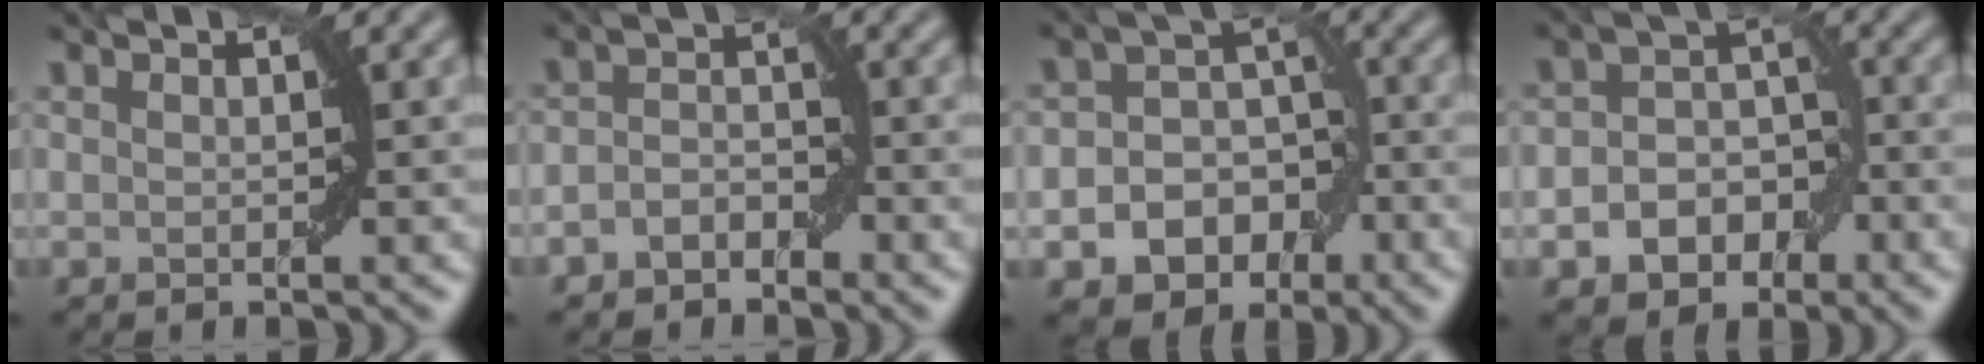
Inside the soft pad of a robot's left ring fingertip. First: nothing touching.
{"total": 2.3, "force": [-1.5, 1.5, 0.9], "torque": [-0.015, 0.009, -0.031]}
{"total": 6.7, "force": [-2.7, 5.4, 3.0], "torque": [-0.018, 0.004, -0.060]}
{"total": 5.1, "force": [-2.0, 3.8, 2.7], "torque": [-0.023, 0.001, -0.040]}